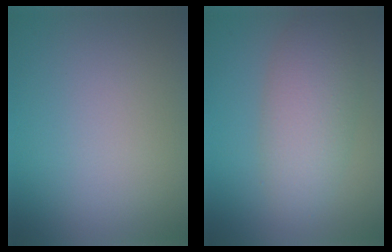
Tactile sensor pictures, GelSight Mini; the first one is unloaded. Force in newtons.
{"total": 5.0, "press": 5.0, "slide": 0.1}